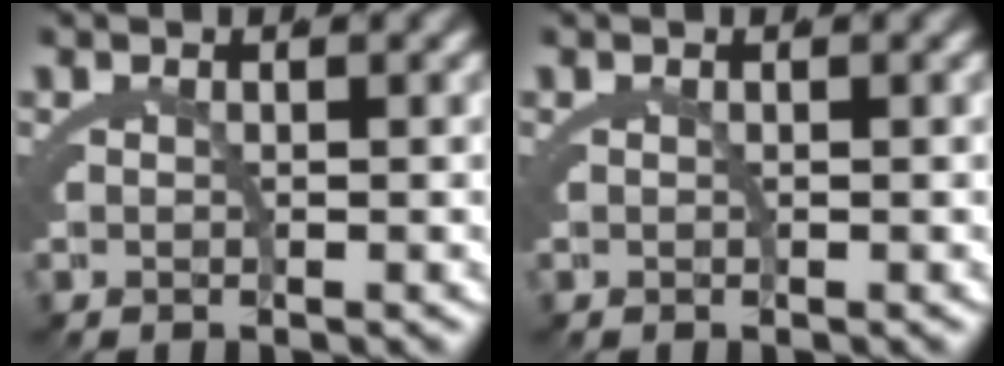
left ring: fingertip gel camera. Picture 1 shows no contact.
{"total": 0.0}